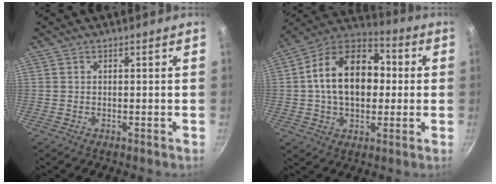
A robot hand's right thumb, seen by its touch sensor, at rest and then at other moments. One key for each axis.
{"total": 19.0, "fx": 1.3, "fy": 12.8, "fz": 14.0, "tx": -0.198, "ty": 0.032, "tz": 0.004}